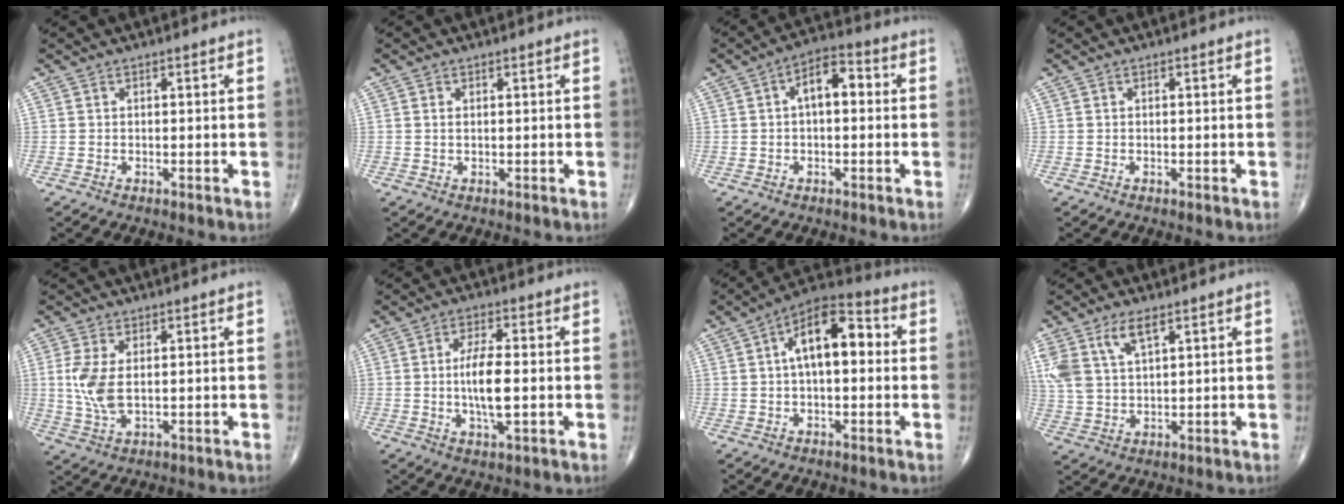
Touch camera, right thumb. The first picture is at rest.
{"total": 0.8, "force": [0.2, 0.4, 0.7], "torque": [-0.018, 0.002, 0.006]}
{"total": 7.2, "force": [0.9, 3.7, 6.1], "torque": [-0.086, 0.026, 0.006]}
{"total": 0.0}
{"total": 6.8, "force": [0.7, 3.3, 5.9], "torque": [-0.139, -0.006, 0.020]}
{"total": 8.3, "force": [-0.5, 2.7, 7.9], "torque": [-0.151, -0.003, -0.011]}
{"total": 12.8, "force": [2.0, 6.2, 11.0], "torque": [-0.169, 0.035, 0.020]}
{"total": 9.6, "force": [4.8, 4.5, 7.0], "torque": [-0.158, -0.006, 0.102]}